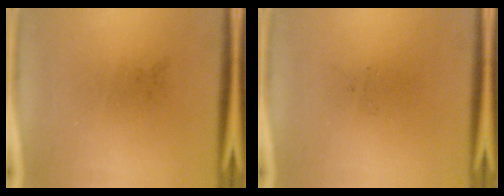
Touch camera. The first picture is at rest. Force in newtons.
{"total": 0.0}